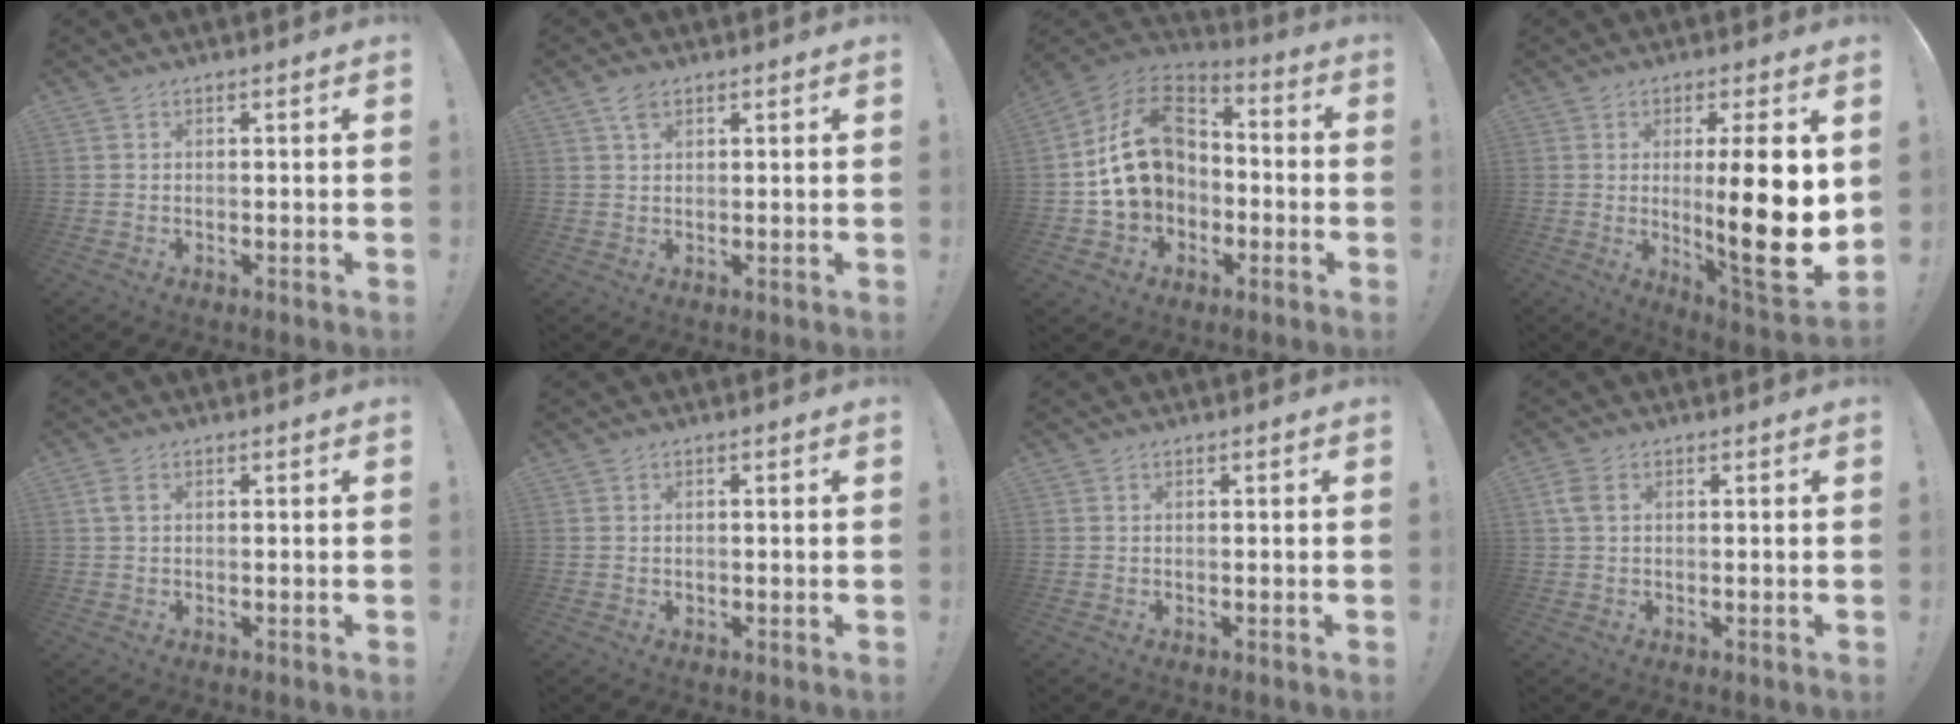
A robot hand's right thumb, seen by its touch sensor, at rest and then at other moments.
{"total": 3.3, "force": [1.9, 1.6, 2.2], "torque": [-0.031, -0.004, 0.033]}
{"total": 17.8, "force": [0.9, 14.6, 10.2], "torque": [-0.171, 0.023, 0.029]}
{"total": 18.5, "force": [1.0, 2.4, 18.3], "torque": [-0.275, -0.030, 0.015]}
{"total": 1.5, "force": [0.5, 0.7, 1.2], "torque": [-0.021, 0.002, 0.007]}
{"total": 0.6, "force": [0.1, 0.6, 0.0], "torque": [-0.004, 0.005, 0.002]}
{"total": 0.0}
{"total": 2.9, "force": [0.9, 1.6, 2.2], "torque": [-0.040, 0.003, 0.016]}